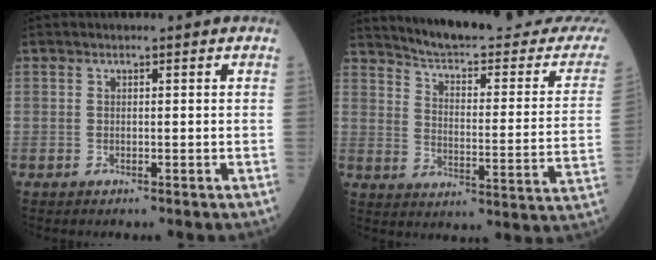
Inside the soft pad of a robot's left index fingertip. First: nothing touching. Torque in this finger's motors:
{"motor_torque": [0.68, -0.89, 0.08, 0.01]}